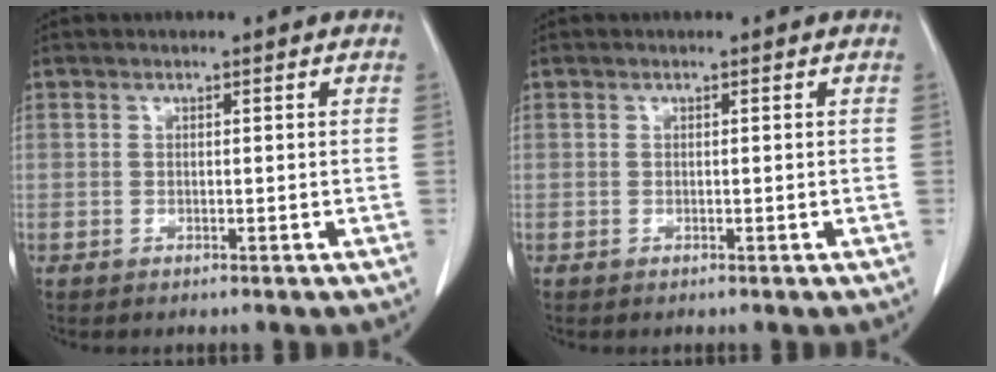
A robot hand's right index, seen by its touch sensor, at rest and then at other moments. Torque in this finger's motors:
{"motor_torque": [0.00, 0.00, 0.01, 0.00]}